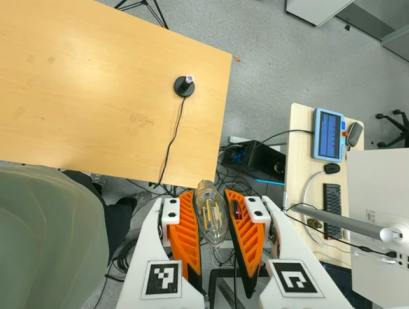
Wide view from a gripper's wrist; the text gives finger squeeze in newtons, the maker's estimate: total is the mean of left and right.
{"total": 19.6, "left": 21.8, "right": 17.5}